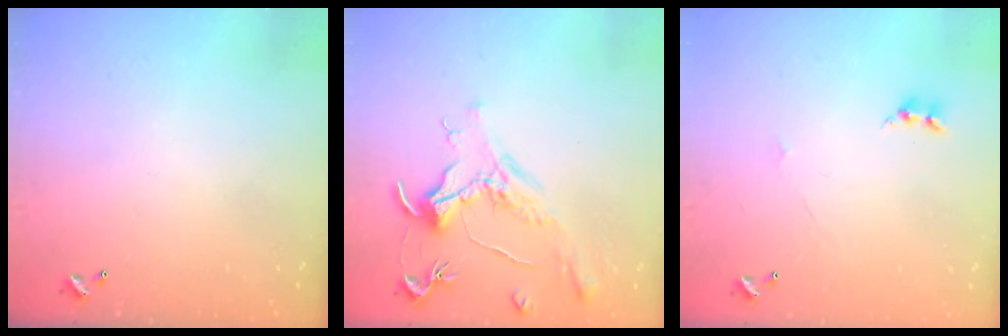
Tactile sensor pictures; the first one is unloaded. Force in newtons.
{"total": 1.6, "press": 1.4, "slide": 0.7}
{"total": 2.1, "press": 2.0, "slide": 0.5}